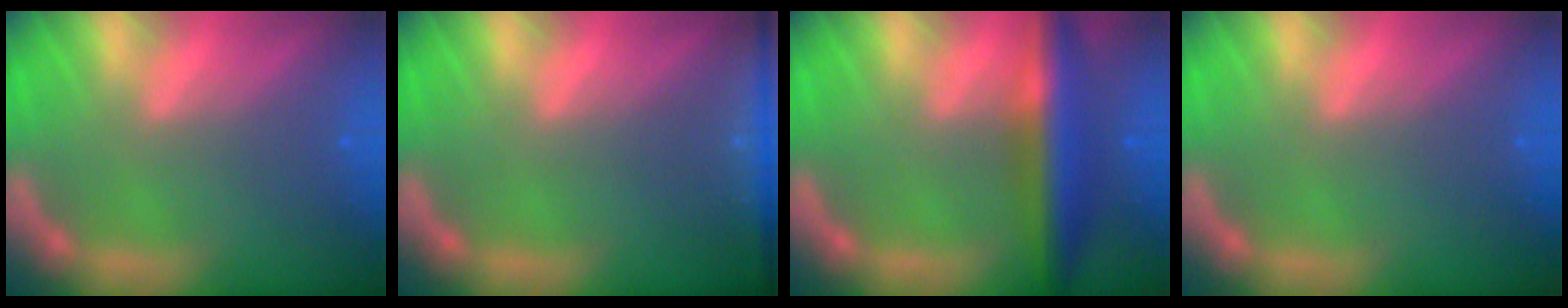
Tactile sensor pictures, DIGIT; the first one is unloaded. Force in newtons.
{"total": 6.0}
{"total": 6.5}
{"total": 0.0}